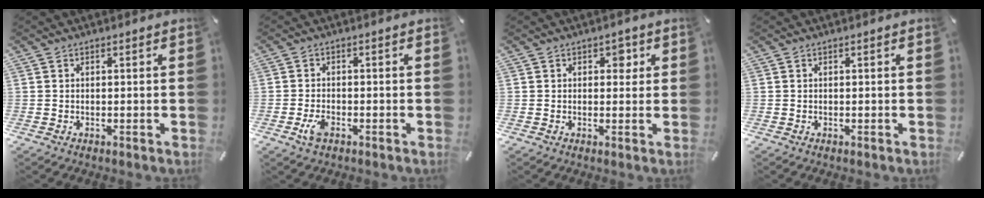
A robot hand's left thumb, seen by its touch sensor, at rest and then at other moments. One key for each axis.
{"total": 3.7, "fx": -1.8, "fy": 1.9, "fz": 2.6, "tx": -0.069, "ty": -0.001, "tz": -0.038}
{"total": 2.8, "fx": 1.0, "fy": 2.0, "fz": 1.7, "tx": -0.005, "ty": -0.005, "tz": 0.007}
{"total": 0.0}